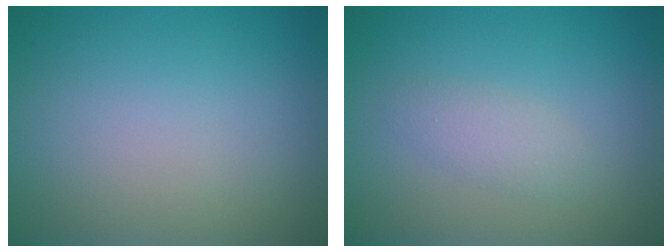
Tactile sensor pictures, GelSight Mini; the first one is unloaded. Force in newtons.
{"total": 1.7, "press": 1.7, "slide": 0.1}